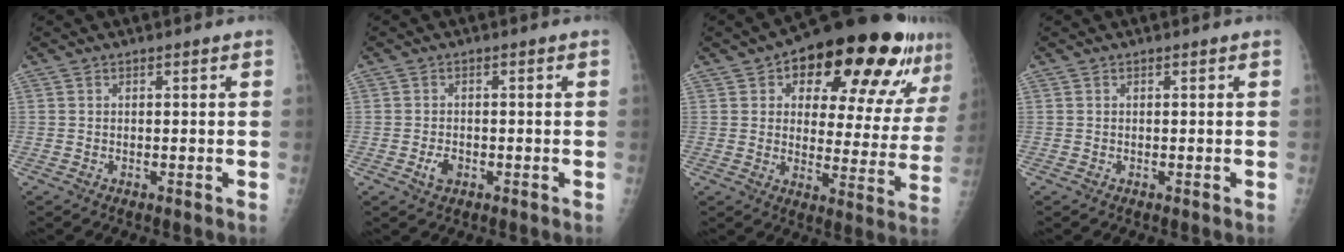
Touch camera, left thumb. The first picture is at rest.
{"total": 2.5, "force": [-0.9, 1.7, 1.6], "torque": [-0.027, 0.001, -0.015]}
{"total": 25.4, "force": [13.2, 10.6, 18.8], "torque": [-0.217, -0.016, 0.187]}
{"total": 0.0}